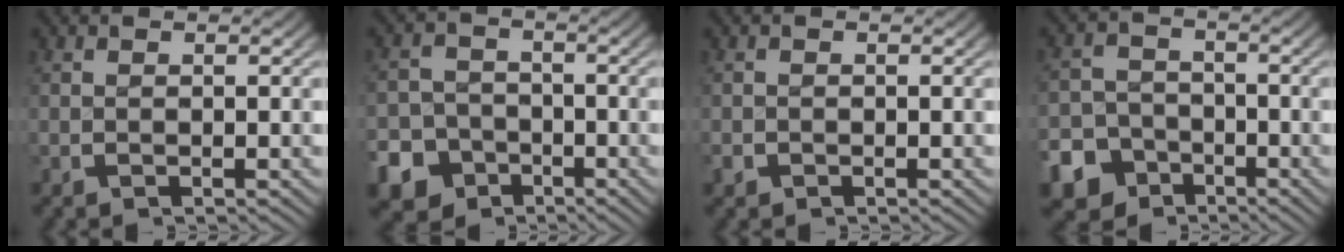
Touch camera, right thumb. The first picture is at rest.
{"total": 10.0, "force": [-5.9, 7.8, 2.2], "torque": [-0.034, -0.042, -0.101]}
{"total": 0.9, "force": [-0.5, 0.7, -0.2], "torque": [-0.005, -0.008, -0.008]}
{"total": 9.1, "force": [-5.7, 6.8, 2.0], "torque": [-0.023, -0.040, -0.098]}